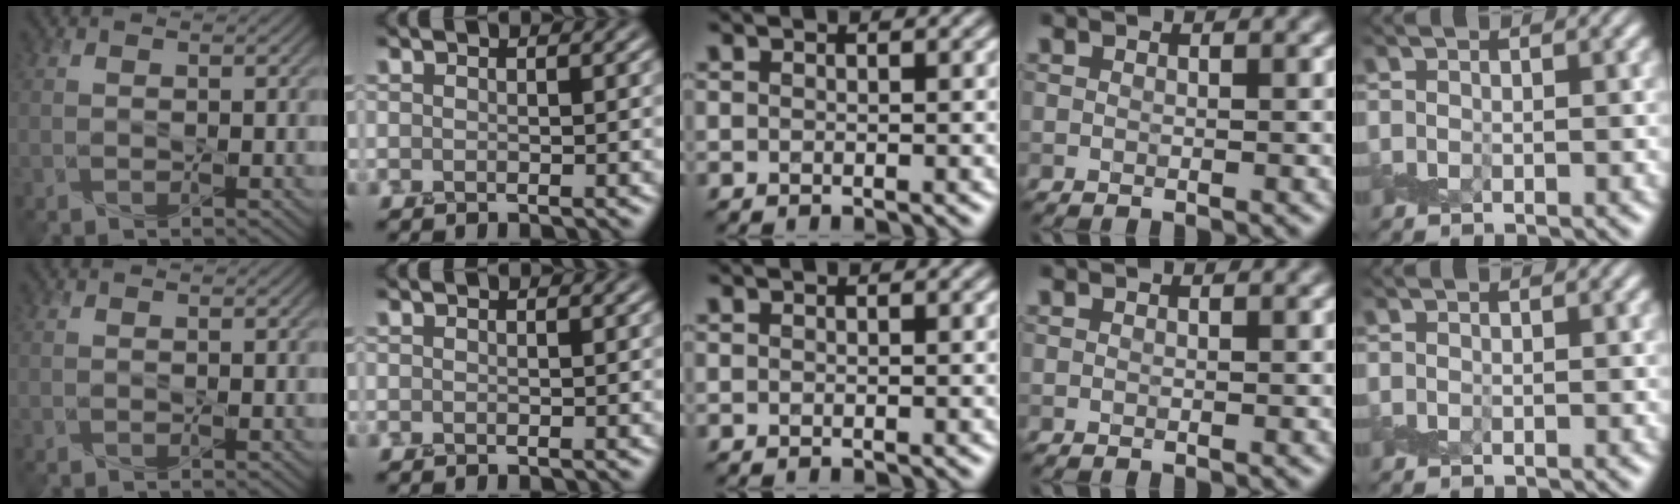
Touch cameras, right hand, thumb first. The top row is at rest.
{}